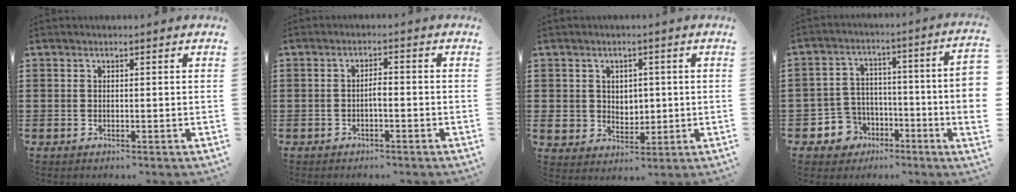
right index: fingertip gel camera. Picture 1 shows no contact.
{"total": 1.6, "force": [-0.7, 0.3, 1.5], "torque": [-0.029, 0.000, -0.013]}
{"total": 4.1, "force": [1.3, 3.8, 0.7], "torque": [-0.034, 0.012, 0.023]}
{"total": 6.9, "force": [-3.7, 4.4, 3.9], "torque": [-0.091, 0.013, -0.070]}